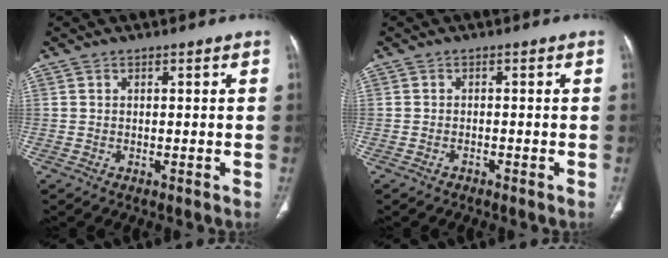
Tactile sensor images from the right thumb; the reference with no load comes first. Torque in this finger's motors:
{"motor_torque": [0.37, -0.26, 0.30, -0.25, -0.03]}